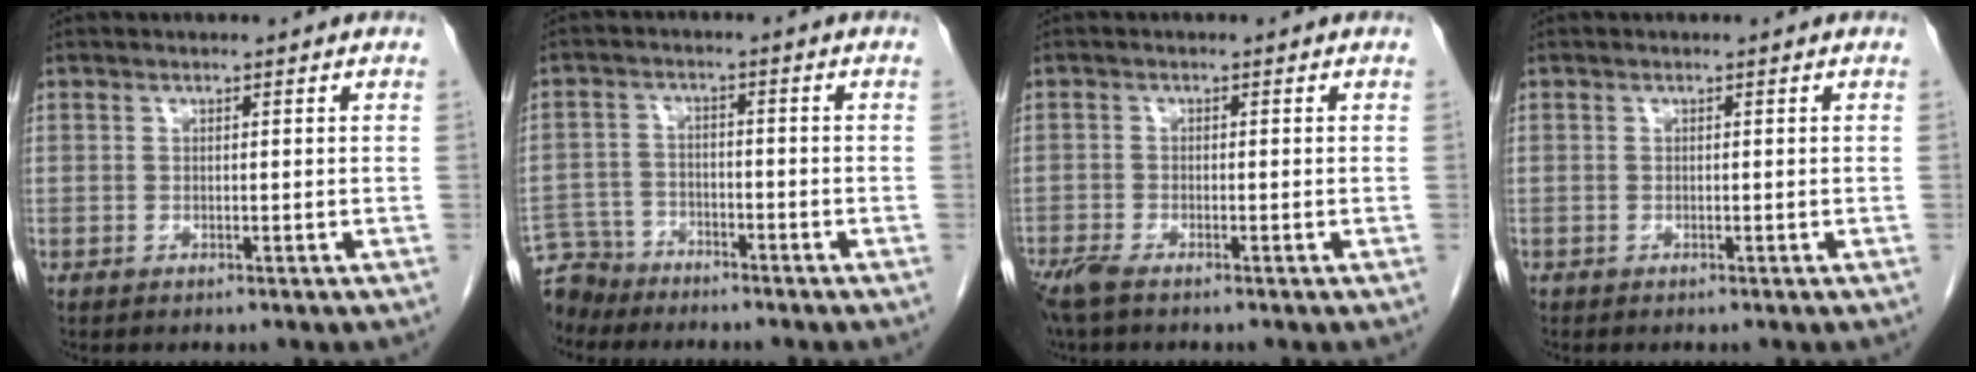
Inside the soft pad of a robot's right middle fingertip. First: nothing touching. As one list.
[{"total": 6.2, "force": [-5.8, 2.2, -0.3], "torque": [0.010, -0.003, -0.108]}, {"total": 3.8, "force": [-2.9, 0.7, 2.3], "torque": [-0.052, -0.013, -0.056]}, {"total": 0.0}]